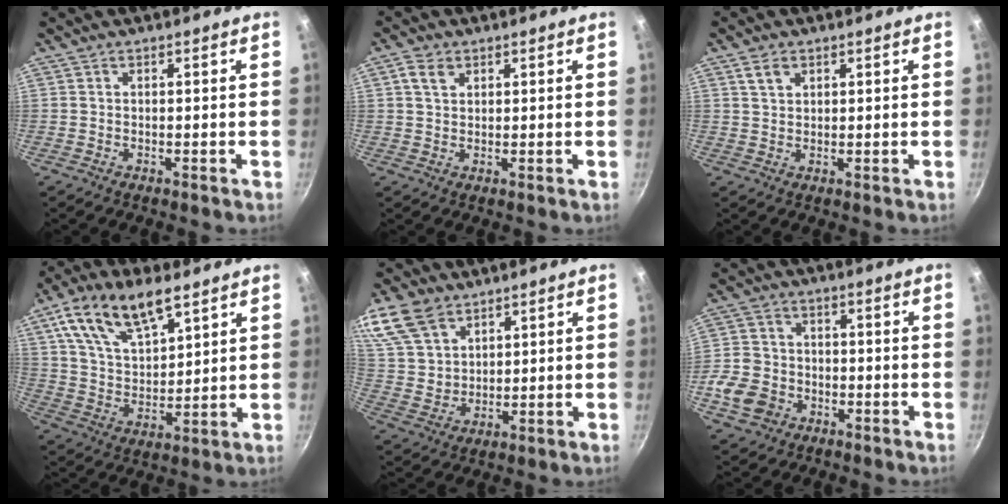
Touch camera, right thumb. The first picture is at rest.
{"total": 3.2, "force": [1.5, 2.2, 1.8], "torque": [-0.025, 0.001, 0.027]}
{"total": 2.8, "force": [1.6, 1.7, 1.6], "torque": [-0.020, -0.001, 0.030]}
{"total": 16.2, "force": [8.9, 7.7, 11.2], "torque": [-0.182, -0.027, 0.167]}
{"total": 12.1, "force": [7.2, 8.0, 5.5], "torque": [-0.093, -0.018, 0.151]}
{"total": 9.1, "force": [-3.6, 7.3, 3.9], "torque": [-0.064, 0.030, -0.076]}